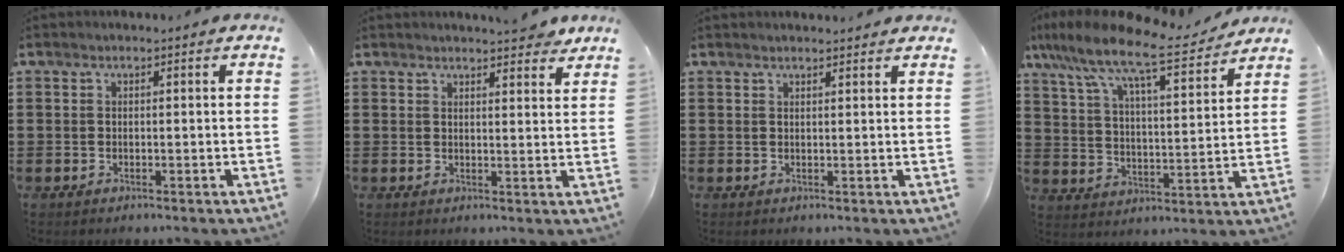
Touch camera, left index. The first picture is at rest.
{"total": 3.5, "force": [3.3, 0.5, 1.0], "torque": [-0.012, -0.011, 0.059]}
{"total": 1.2, "force": [1.1, 0.0, 0.2], "torque": [-0.006, -0.001, 0.022]}
{"total": 10.2, "force": [8.7, 1.0, 5.2], "torque": [-0.136, -0.051, 0.144]}